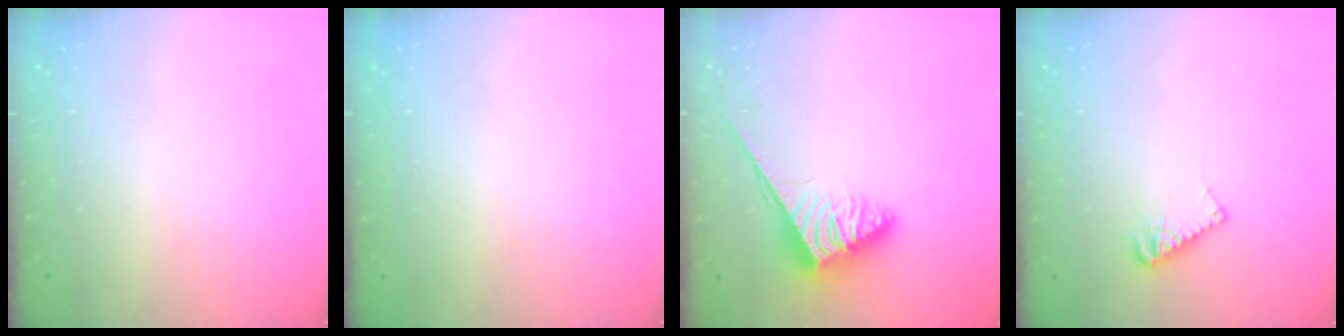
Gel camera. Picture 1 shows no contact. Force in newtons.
{"total": 0.0}
{"total": 3.9, "press": 3.8, "slide": 0.7}
{"total": 5.0, "press": 5.0, "slide": 0.0}